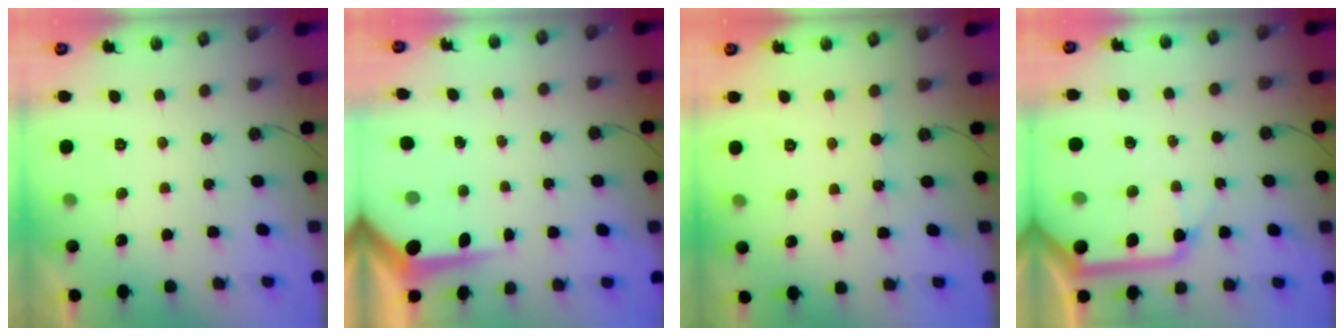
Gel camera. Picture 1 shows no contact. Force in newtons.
{"total": 4.9, "press": 4.9, "slide": 0.4}
{"total": 1.5, "press": 1.5, "slide": 0.2}
{"total": 11.9, "press": 11.8, "slide": 1.6}